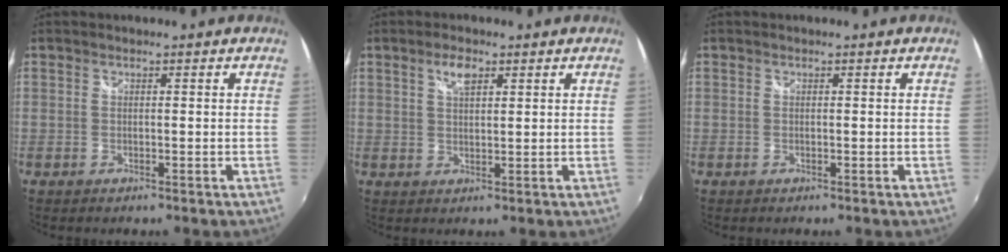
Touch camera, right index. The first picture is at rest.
{"total": 3.5, "force": [1.9, 1.4, 2.5], "torque": [-0.043, 0.006, 0.035]}
{"total": 0.0}